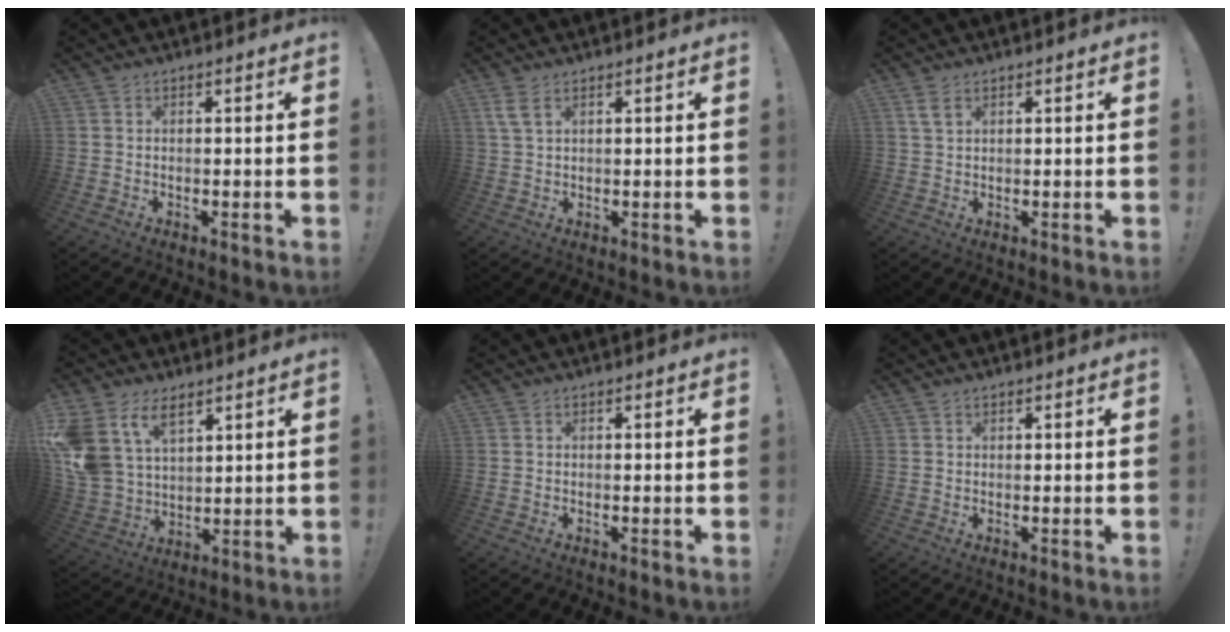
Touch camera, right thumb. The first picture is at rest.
{"total": 4.0, "force": [2.2, 1.9, 2.8], "torque": [-0.054, -0.005, 0.043]}
{"total": 3.2, "force": [1.8, 1.5, 2.1], "torque": [-0.041, -0.003, 0.034]}
{"total": 13.1, "force": [8.1, 8.0, 6.6], "torque": [-0.156, -0.052, 0.157]}
{"total": 0.0}
{"total": 0.9, "force": [0.7, 0.5, 0.2], "torque": [0.000, -0.001, 0.014]}